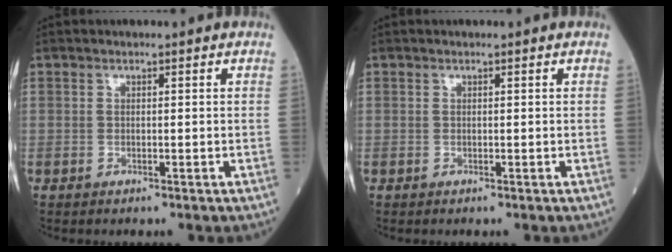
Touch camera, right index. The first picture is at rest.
{"total": 0.0}